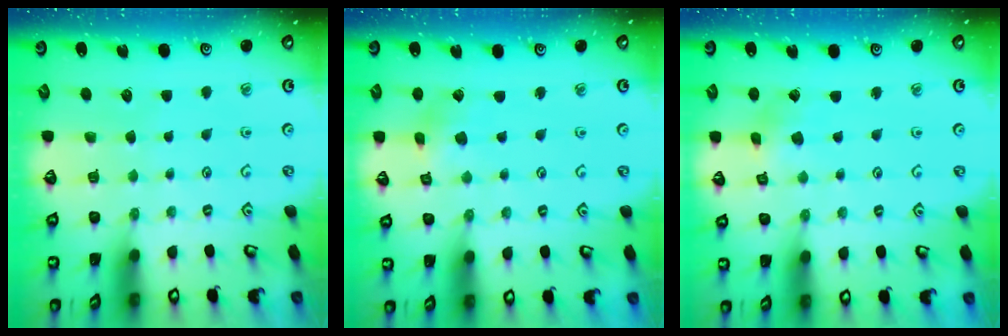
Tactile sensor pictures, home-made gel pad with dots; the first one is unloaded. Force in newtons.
{"total": 3.2, "press": 3.2, "slide": 0.3}
{"total": 2.3, "press": 2.2, "slide": 0.4}